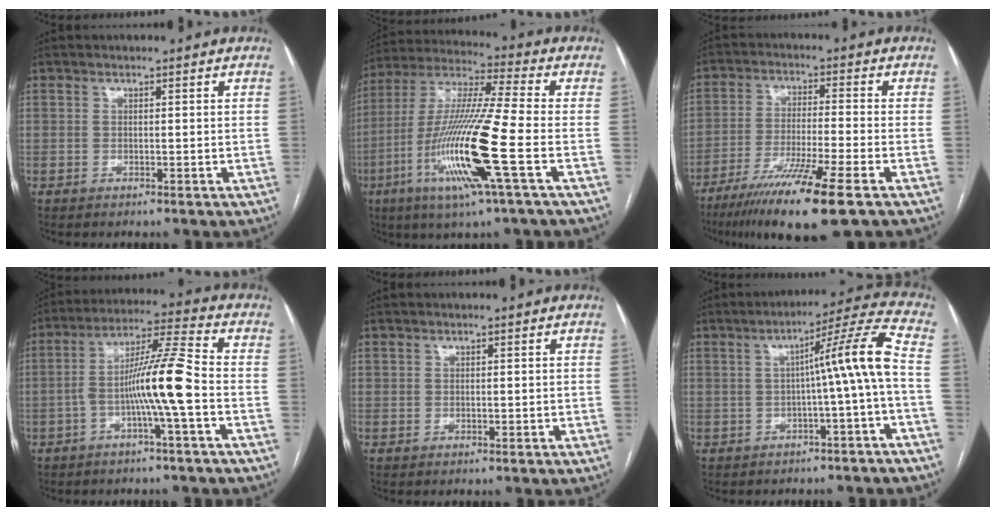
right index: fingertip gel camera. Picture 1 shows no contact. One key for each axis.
{"total": 18.1, "fx": -5.7, "fy": -0.2, "fz": 17.2, "tx": -0.353, "ty": -0.019, "tz": -0.115}
{"total": 13.8, "fx": -8.8, "fy": -0.5, "fz": 10.6, "tx": -0.196, "ty": -0.039, "tz": -0.152}
{"total": 10.4, "fx": -2.6, "fy": -0.6, "fz": 10.0, "tx": -0.182, "ty": 0.018, "tz": -0.051}
{"total": 0.6, "fx": 0.3, "fy": 0.5, "fz": 0.2, "tx": -0.001, "ty": 0.003, "tz": 0.005}
{"total": 9.0, "fx": -0.8, "fy": -1.6, "fz": 8.8, "tx": -0.127, "ty": 0.020, "tz": -0.010}